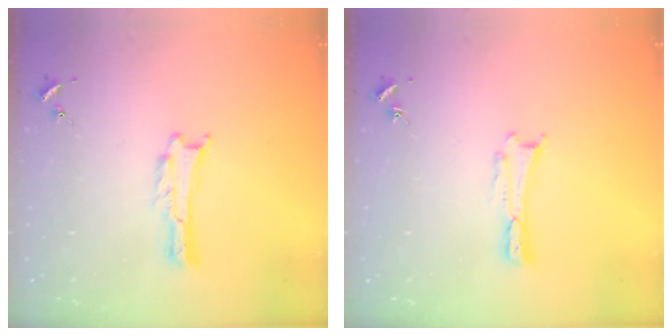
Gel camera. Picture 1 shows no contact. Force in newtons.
{"total": 0.0}